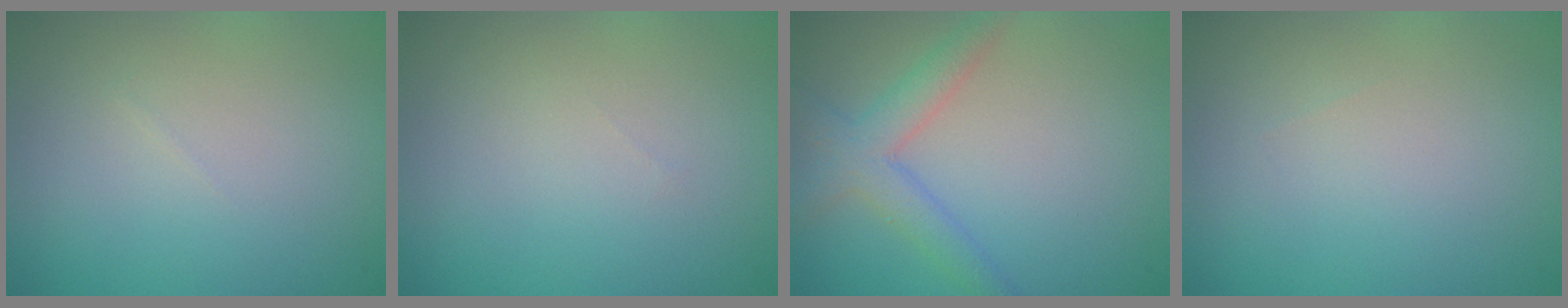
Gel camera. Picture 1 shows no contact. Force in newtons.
{"total": 0.0}
{"total": 3.4, "press": 3.4, "slide": 0.2}
{"total": 0.0}